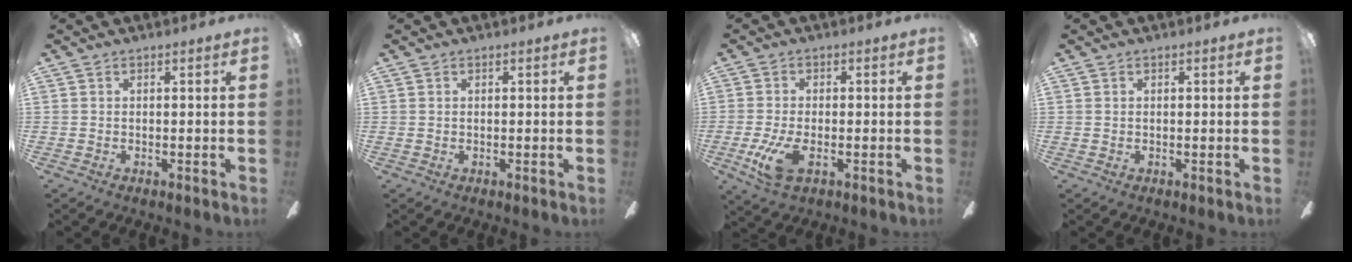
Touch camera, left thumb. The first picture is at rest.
{"total": 0.0}
{"total": 8.6, "force": [-2.6, 4.0, 7.1], "torque": [-0.155, -0.005, -0.044]}
{"total": 0.0}